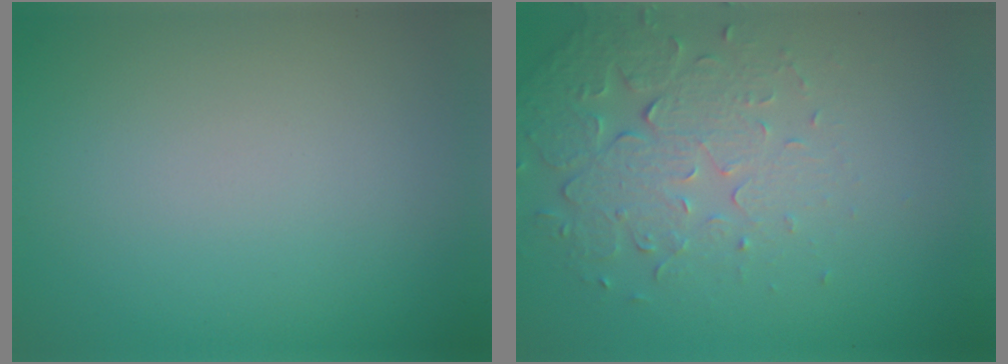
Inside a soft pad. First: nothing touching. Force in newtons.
{"total": 5.1, "press": 3.5, "slide": 3.7}